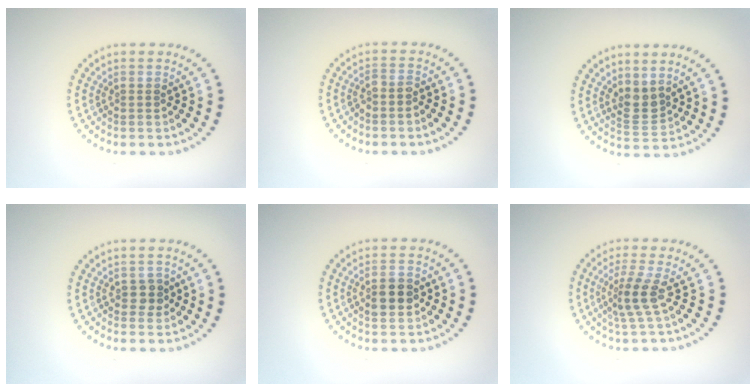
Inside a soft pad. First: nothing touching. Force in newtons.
{"total": 1.1, "press": 0.9, "slide": 0.6}
{"total": 2.1, "press": 1.7, "slide": 1.2}
{"total": 1.4, "press": 1.4, "slide": 0.4}
{"total": 2.7, "press": 2.7, "slide": 0.2}
{"total": 2.7, "press": 1.9, "slide": 1.9}